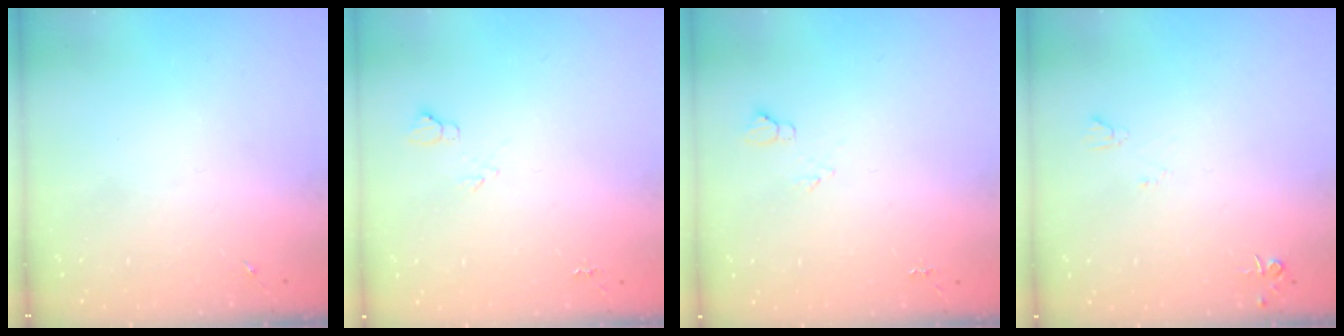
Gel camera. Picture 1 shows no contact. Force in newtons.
{"total": 5.5, "press": 5.4, "slide": 0.7}
{"total": 5.5, "press": 5.4, "slide": 0.7}
{"total": 4.6, "press": 4.6, "slide": 0.7}